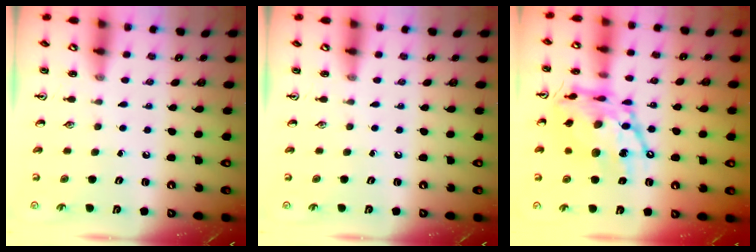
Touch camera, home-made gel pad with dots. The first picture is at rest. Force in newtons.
{"total": 0.0}
{"total": 19.2, "press": 19.1, "slide": 1.6}